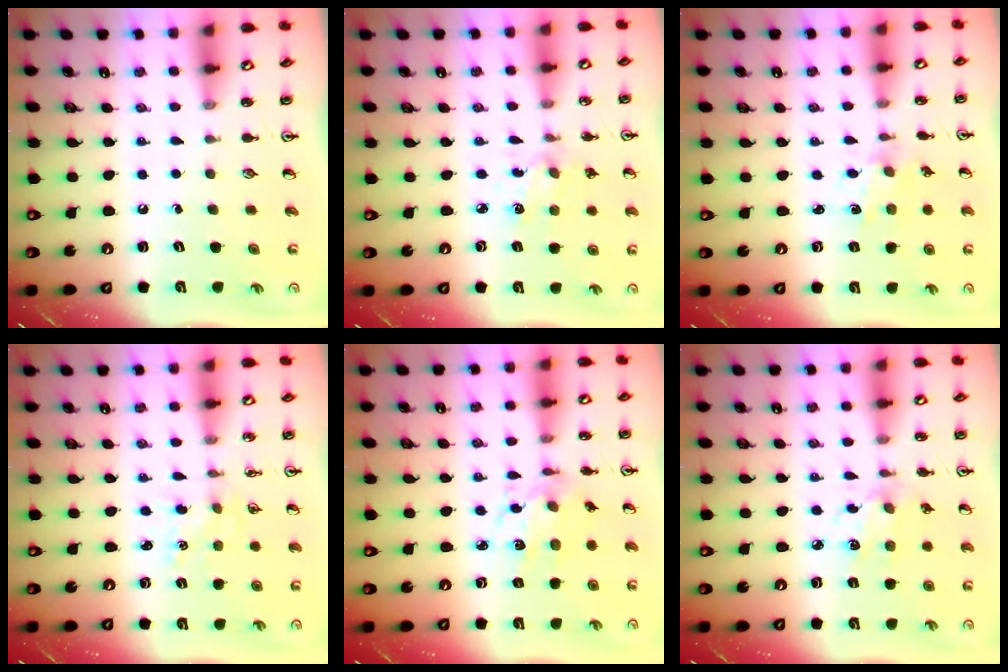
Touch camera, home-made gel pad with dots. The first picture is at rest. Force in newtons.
{"total": 2.4, "press": 2.4, "slide": 0.6}
{"total": 1.6, "press": 1.5, "slide": 0.1}
{"total": 1.6, "press": 1.5, "slide": 0.2}
{"total": 8.3, "press": 8.3, "slide": 0.5}
{"total": 6.1, "press": 6.1, "slide": 0.3}